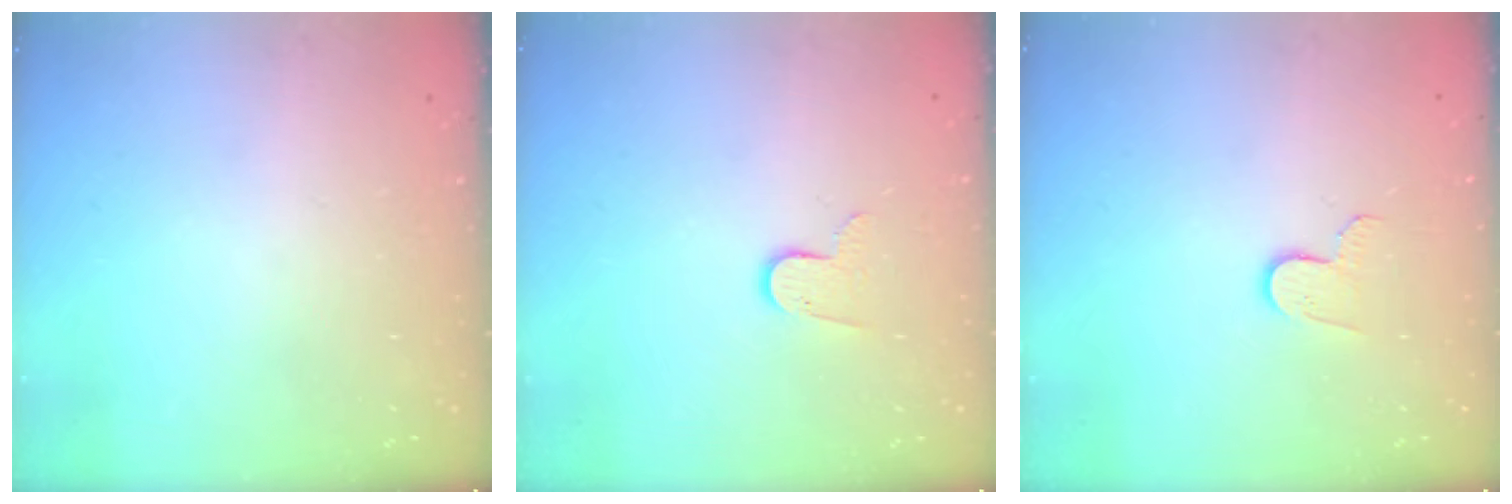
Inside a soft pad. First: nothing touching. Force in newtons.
{"total": 7.2, "press": 7.2, "slide": 0.5}
{"total": 5.8, "press": 5.8, "slide": 0.5}